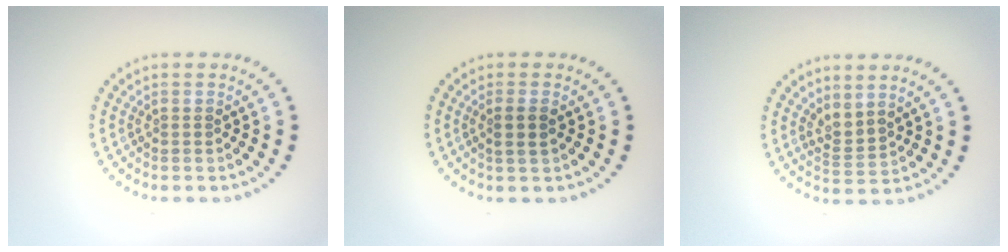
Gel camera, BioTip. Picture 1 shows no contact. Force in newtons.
{"total": 1.7, "press": 1.6, "slide": 0.6}
{"total": 2.1, "press": 1.4, "slide": 1.6}